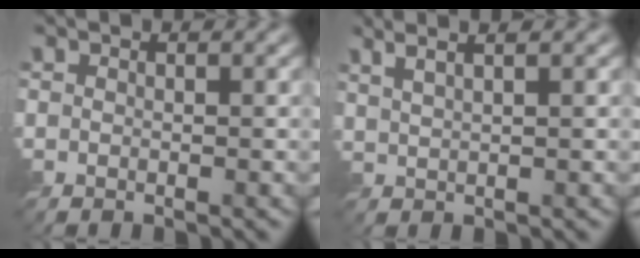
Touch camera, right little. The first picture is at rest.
{"total": 4.3, "force": [2.8, 1.6, 2.8], "torque": [-0.029, 0.025, 0.023]}